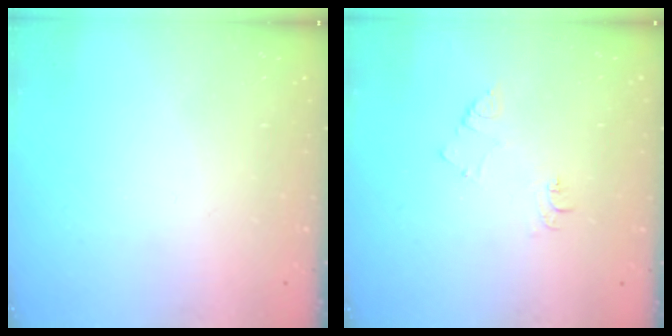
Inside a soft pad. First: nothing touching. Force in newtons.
{"total": 6.7, "press": 6.7, "slide": 0.8}